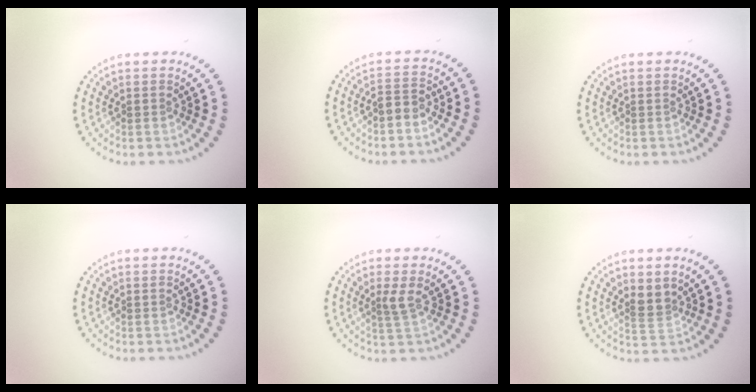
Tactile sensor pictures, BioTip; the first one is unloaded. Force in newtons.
{"total": 1.7, "press": 1.5, "slide": 0.8}
{"total": 0.0}
{"total": 0.0}
{"total": 1.3, "press": 1.0, "slide": 0.9}
{"total": 2.1, "press": 1.6, "slide": 1.2}